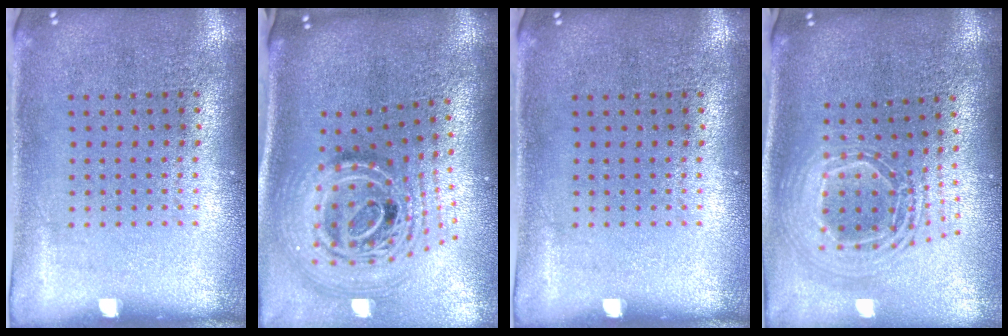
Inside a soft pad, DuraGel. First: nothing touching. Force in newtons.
{"total": 2.9, "press": 2.0, "slide": 2.1}
{"total": 0.0}
{"total": 2.2, "press": 1.7, "slide": 1.5}